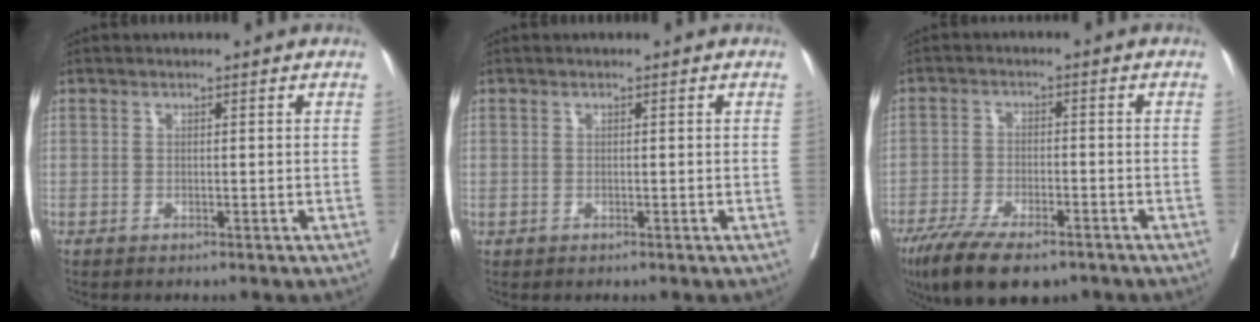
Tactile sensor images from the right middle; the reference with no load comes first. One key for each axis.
{"total": 0.0}
{"total": 11.8, "fx": -8.4, "fy": 3.9, "fz": 7.3, "tx": -0.123, "ty": -0.017, "tz": -0.135}